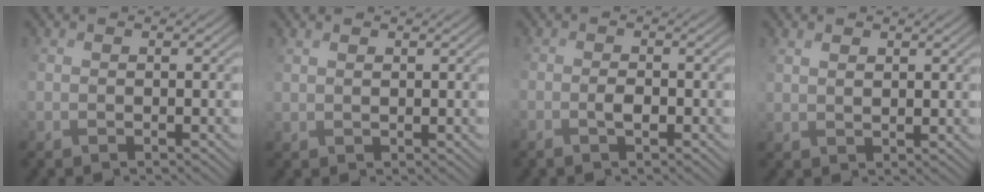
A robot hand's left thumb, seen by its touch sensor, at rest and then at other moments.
{"total": 1.8, "force": [1.8, 0.1, -0.2], "torque": [0.006, 0.007, 0.039]}
{"total": 1.6, "force": [-0.5, 0.3, 1.5], "torque": [-0.026, 0.009, -0.008]}
{"total": 2.5, "force": [2.4, 0.6, 0.3], "torque": [-0.008, 0.007, 0.052]}